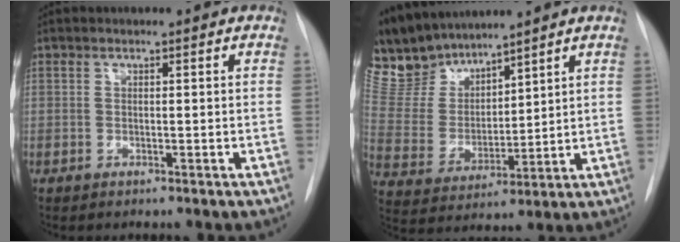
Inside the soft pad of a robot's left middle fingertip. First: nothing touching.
{"total": 11.3, "force": [10.4, 3.4, 2.9], "torque": [-0.079, 0.011, 0.219]}